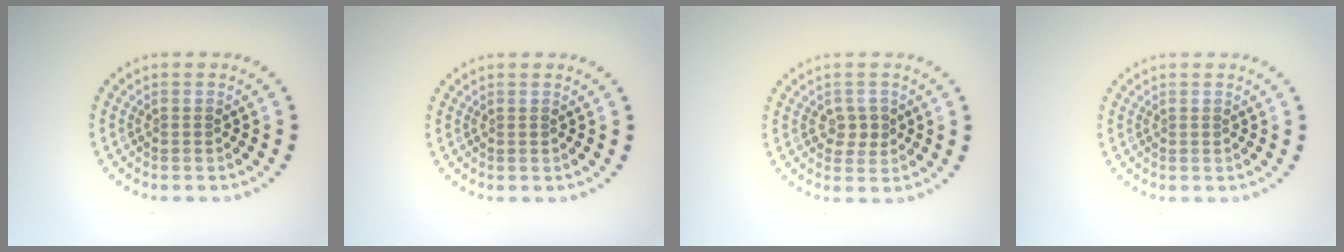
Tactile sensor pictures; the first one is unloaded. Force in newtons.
{"total": 0.0}
{"total": 1.8, "press": 1.7, "slide": 0.5}
{"total": 0.0}